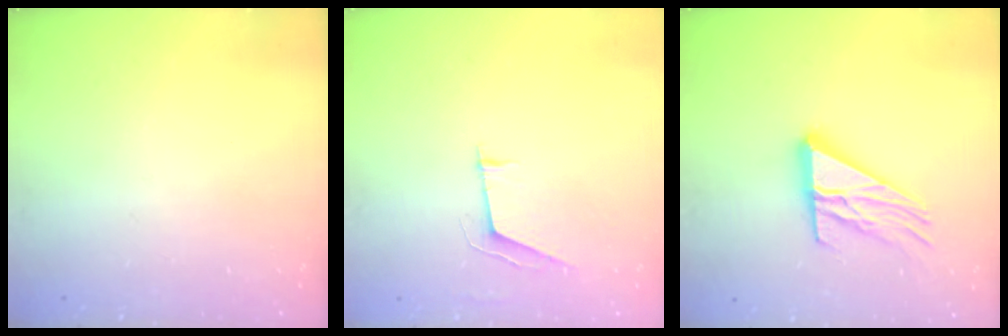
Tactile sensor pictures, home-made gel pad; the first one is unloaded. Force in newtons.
{"total": 5.4, "press": 4.9, "slide": 2.4}
{"total": 14.6, "press": 14.5, "slide": 1.4}